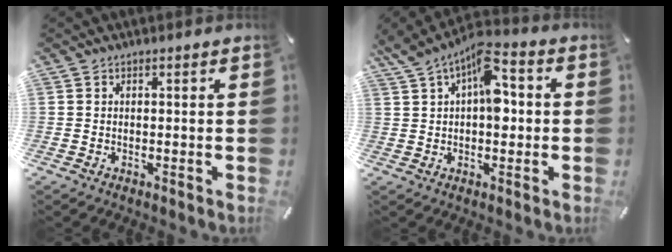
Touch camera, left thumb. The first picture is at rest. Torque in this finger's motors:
{"motor_torque": [1.65, 1.67, 1.39, -0.44, 0.16]}